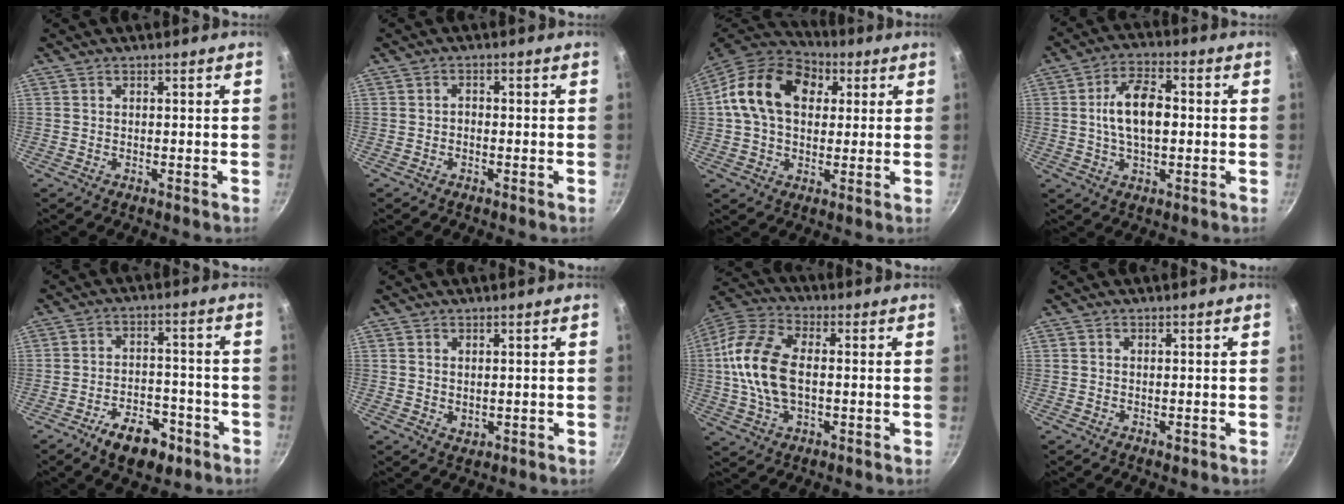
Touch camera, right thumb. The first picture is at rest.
{"total": 1.0, "force": [-0.4, 0.7, 0.6], "torque": [-0.008, 0.005, -0.009]}
{"total": 17.0, "force": [4.1, 12.2, 11.2], "torque": [-0.171, 0.018, 0.054]}
{"total": 10.4, "force": [0.4, 5.5, 8.8], "torque": [-0.141, 0.021, 0.003]}
{"total": 10.5, "force": [-6.1, 5.7, 6.4], "torque": [-0.076, 0.043, -0.090]}
{"total": 1.8, "force": [0.7, 1.2, 1.1], "torque": [-0.013, -0.007, 0.013]}
{"total": 15.4, "force": [0.0, 9.1, 12.5], "torque": [-0.240, 0.025, -0.014]}
{"total": 1.1, "force": [-0.2, 0.8, 0.7], "torque": [-0.009, 0.001, -0.004]}